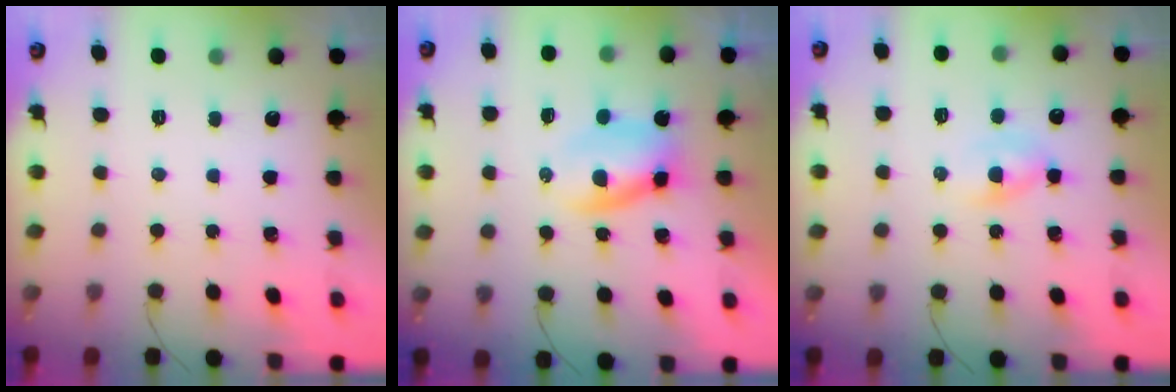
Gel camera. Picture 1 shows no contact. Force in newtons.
{"total": 3.7, "press": 3.5, "slide": 1.1}
{"total": 3.5, "press": 3.4, "slide": 0.9}